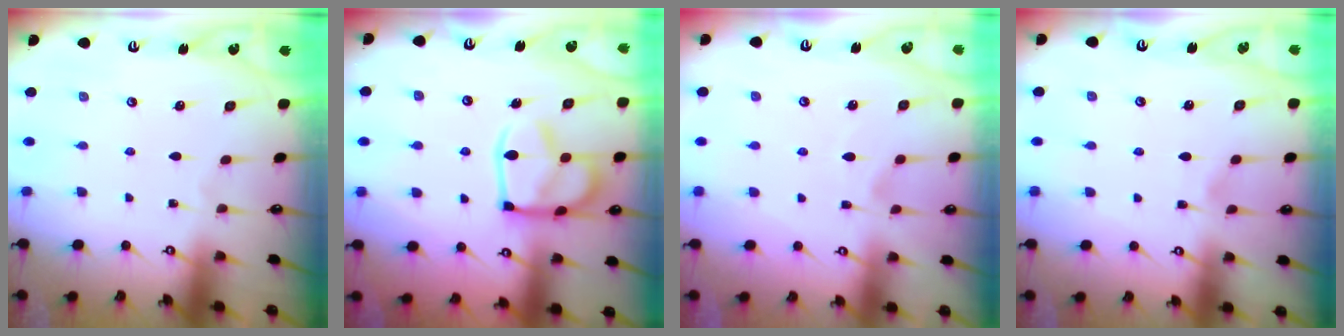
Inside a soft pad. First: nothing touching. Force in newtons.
{"total": 15.1, "press": 15.0, "slide": 1.7}
{"total": 2.6, "press": 2.4, "slide": 1.0}
{"total": 3.5, "press": 3.4, "slide": 0.4}